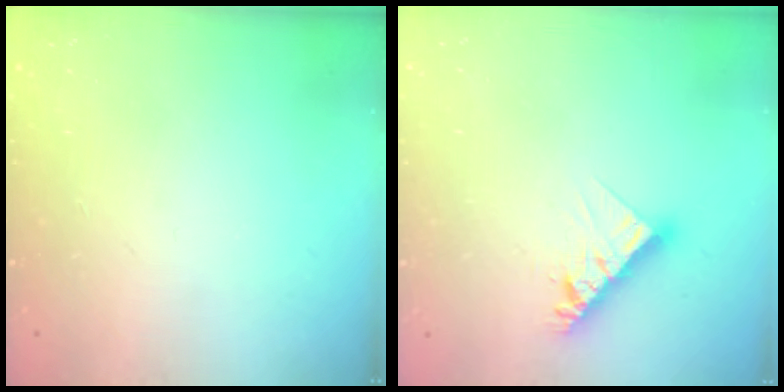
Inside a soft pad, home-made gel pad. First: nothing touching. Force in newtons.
{"total": 8.7, "press": 8.7, "slide": 0.8}